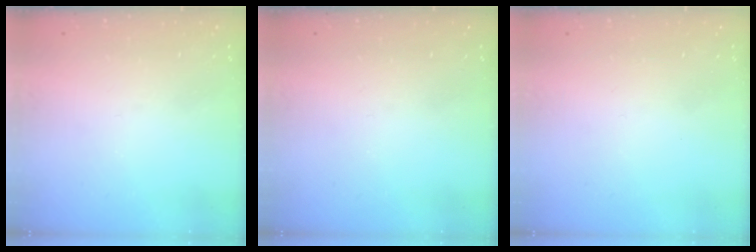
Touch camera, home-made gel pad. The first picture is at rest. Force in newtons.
{"total": 0.0}
{"total": 1.8, "press": 1.8, "slide": 0.2}